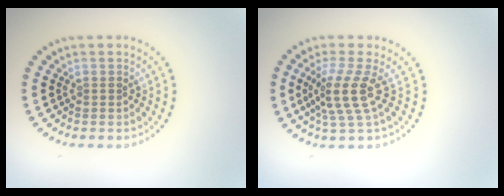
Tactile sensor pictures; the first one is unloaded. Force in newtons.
{"total": 3.6, "press": 2.6, "slide": 2.4}